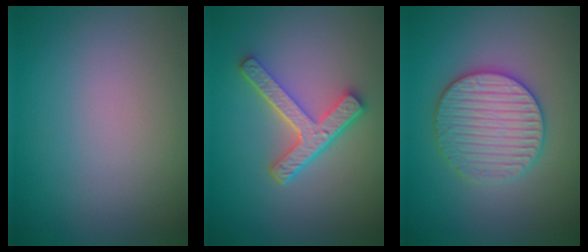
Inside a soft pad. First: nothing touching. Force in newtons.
{"total": 4.8, "press": 3.7, "slide": 3.2}
{"total": 4.4, "press": 4.3, "slide": 0.9}